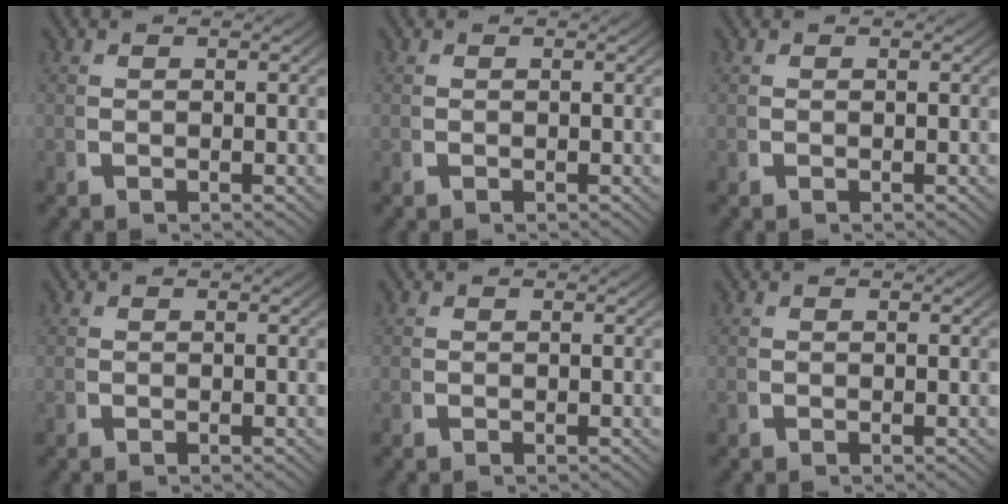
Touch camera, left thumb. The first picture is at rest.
{"total": 0.0}
{"total": 0.0}
{"total": 0.0}
{"total": 0.0}
{"total": 0.0}